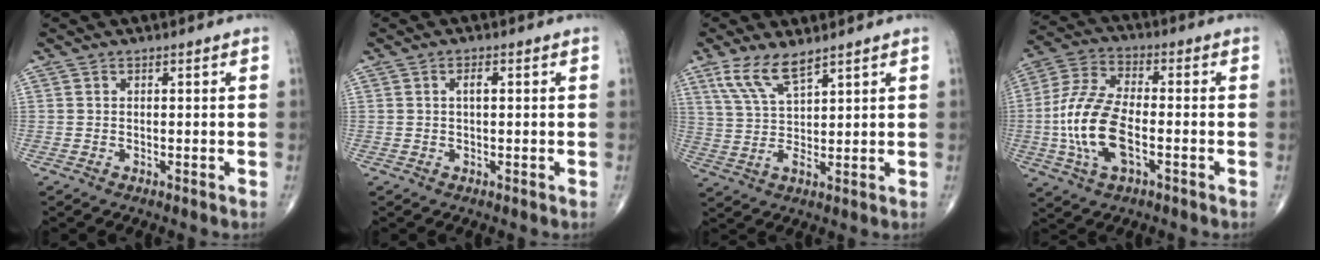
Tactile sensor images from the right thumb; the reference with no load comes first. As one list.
[{"total": 1.7, "force": [0.3, 0.7, 1.6], "torque": [-0.027, 0.003, 0.004]}, {"total": 7.0, "force": [4.9, 1.9, 4.7], "torque": [-0.095, -0.015, 0.102]}, {"total": 14.3, "force": [-3.1, 6.8, 12.2], "torque": [-0.261, 0.020, -0.061]}]